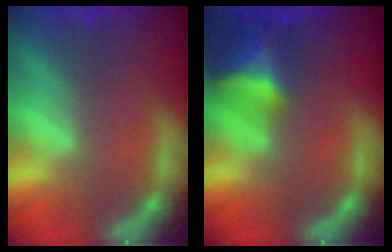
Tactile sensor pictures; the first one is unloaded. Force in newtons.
{"total": 6.4}